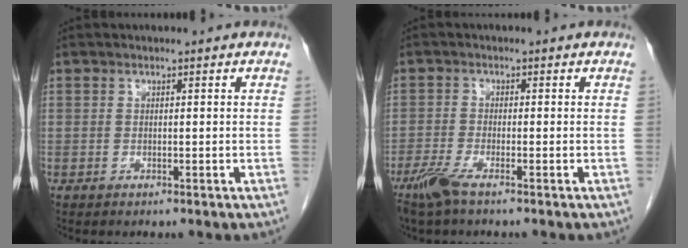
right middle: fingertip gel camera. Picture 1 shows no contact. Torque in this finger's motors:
{"motor_torque": [0.69, -0.47, 0.23, 0.05]}